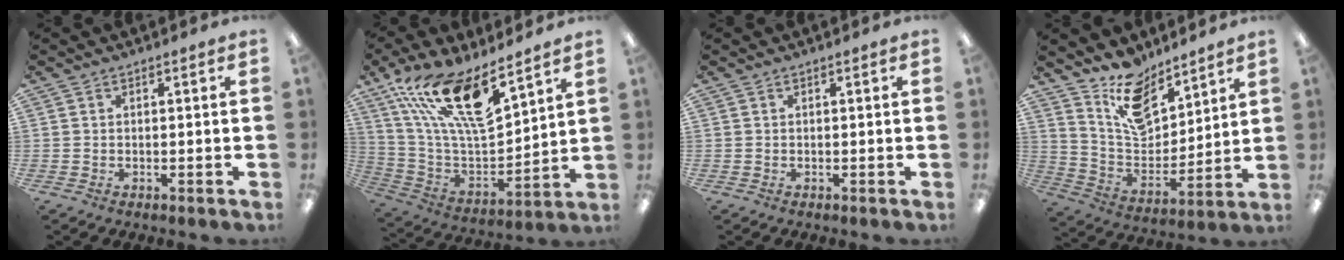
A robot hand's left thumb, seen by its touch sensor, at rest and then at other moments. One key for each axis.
{"total": 20.2, "fx": 13.7, "fy": 6.3, "fz": 13.5, "tx": -0.258, "ty": -0.086, "tz": 0.240}
{"total": 0.0}
{"total": 16.9, "fx": 13.2, "fy": 7.2, "fz": 7.6, "tx": -0.148, "ty": -0.094, "tz": 0.239}